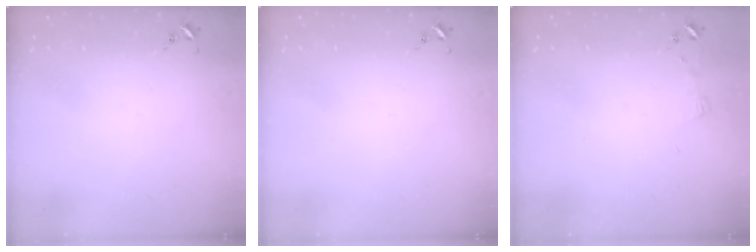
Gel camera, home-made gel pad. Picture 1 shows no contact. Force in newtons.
{"total": 0.0}
{"total": 3.6, "press": 3.6, "slide": 0.4}